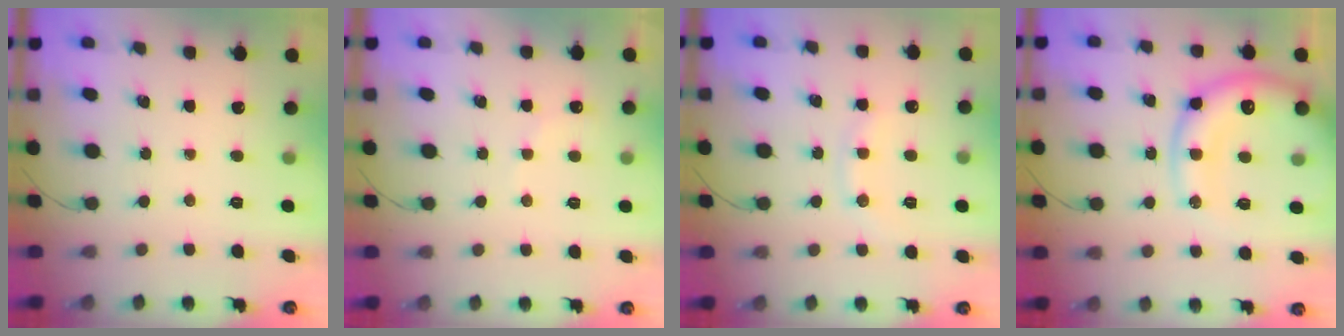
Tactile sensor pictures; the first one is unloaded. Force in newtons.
{"total": 3.4, "press": 3.2, "slide": 1.0}
{"total": 6.9, "press": 6.8, "slide": 1.2}
{"total": 17.9, "press": 17.6, "slide": 3.1}